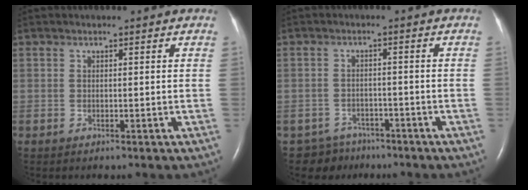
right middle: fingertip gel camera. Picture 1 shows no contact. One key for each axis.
{"total": 4.5, "fx": -3.6, "fy": 2.6, "fz": -0.8, "tx": 0.017, "ty": 0.006, "tz": -0.058}